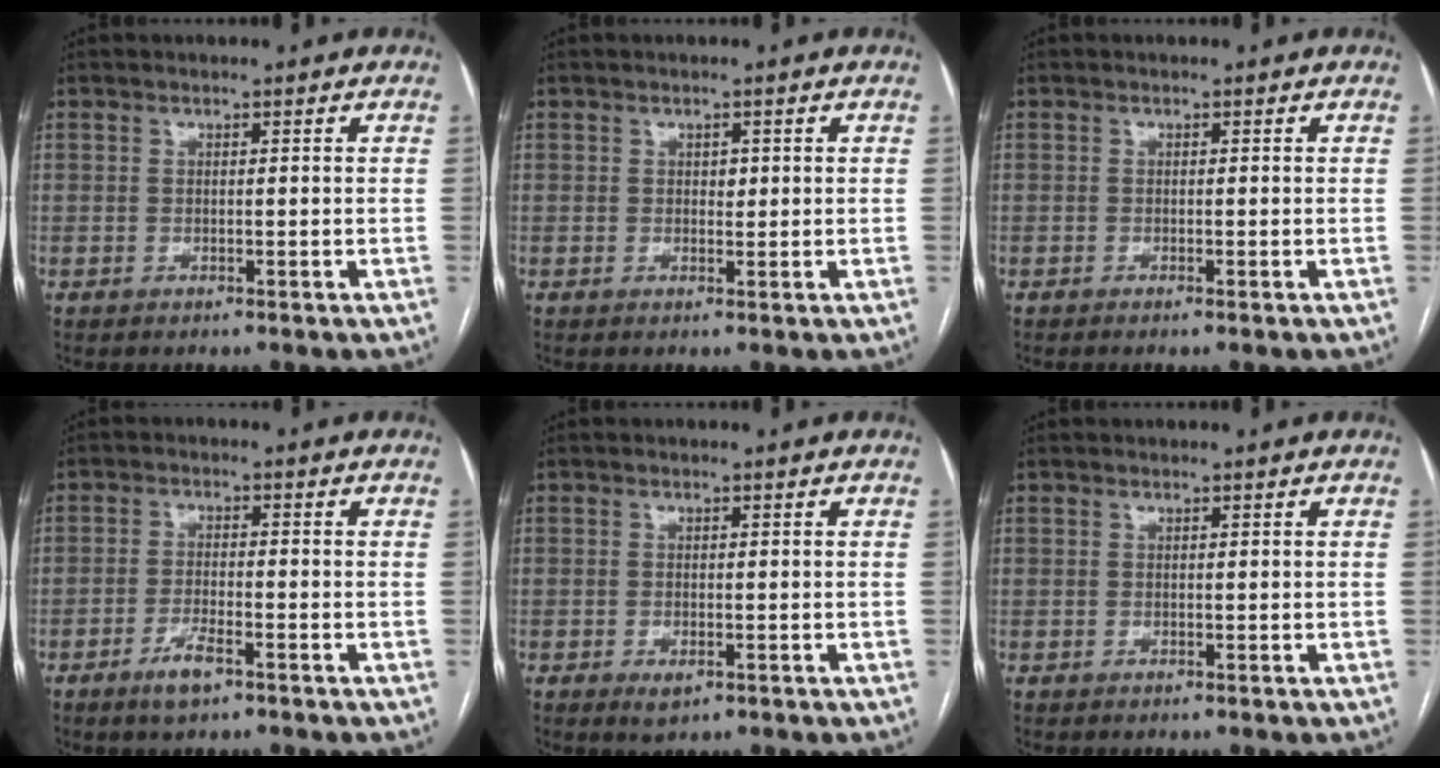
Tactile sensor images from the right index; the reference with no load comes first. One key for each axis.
{"total": 1.2, "fx": 0.2, "fy": 0.8, "fz": 0.8, "tx": -0.008, "ty": 0.001, "tz": 0.002}
{"total": 0.7, "fx": -0.5, "fy": -0.1, "fz": 0.5, "tx": -0.010, "ty": 0.000, "tz": -0.007}
{"total": 4.2, "fx": -2.7, "fy": 0.9, "fz": 3.1, "tx": -0.062, "ty": -0.002, "tz": -0.048}
{"total": 2.2, "fx": -1.1, "fy": 0.9, "fz": 1.6, "tx": -0.024, "ty": 0.000, "tz": -0.011}
{"total": 0.0}